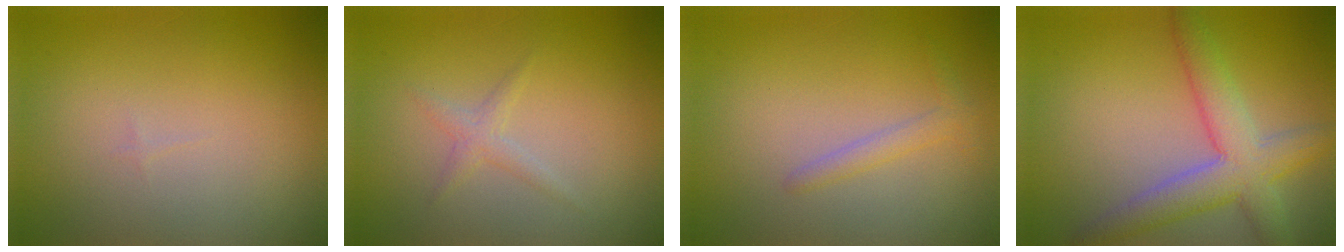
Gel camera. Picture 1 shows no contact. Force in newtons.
{"total": 1.2, "press": 1.2, "slide": 0.0}
{"total": 1.3, "press": 1.3, "slide": 0.1}
{"total": 5.5, "press": 5.5, "slide": 0.3}